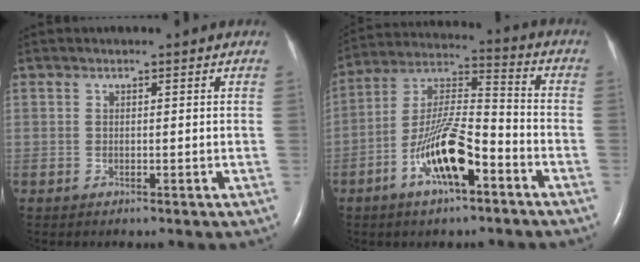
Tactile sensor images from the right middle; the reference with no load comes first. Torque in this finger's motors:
{"motor_torque": [1.27, -0.87, 0.87, 0.21]}